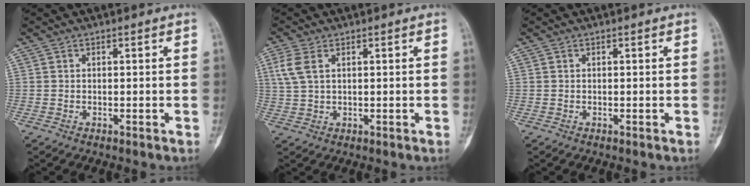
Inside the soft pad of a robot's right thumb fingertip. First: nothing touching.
{"total": 4.6, "force": [1.7, 2.6, 3.5], "torque": [-0.094, 0.007, 0.038]}
{"total": 0.0}